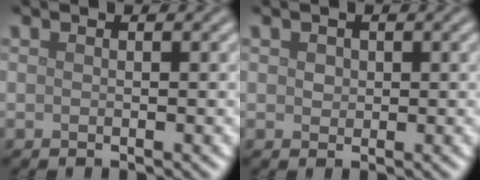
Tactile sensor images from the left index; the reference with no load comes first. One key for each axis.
{"total": 1.0, "fx": 0.3, "fy": 0.9, "fz": 0.4, "tx": -0.006, "ty": 0.000, "tz": 0.006}